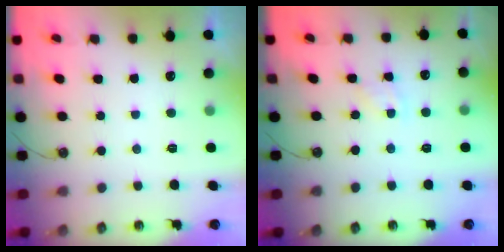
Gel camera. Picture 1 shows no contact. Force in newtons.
{"total": 3.5, "press": 3.5, "slide": 0.5}